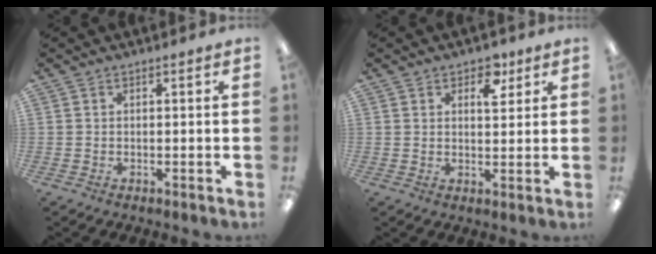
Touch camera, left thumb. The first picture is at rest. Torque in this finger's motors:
{"motor_torque": [-0.16, 0.09, -0.28, 0.09, 0.00]}